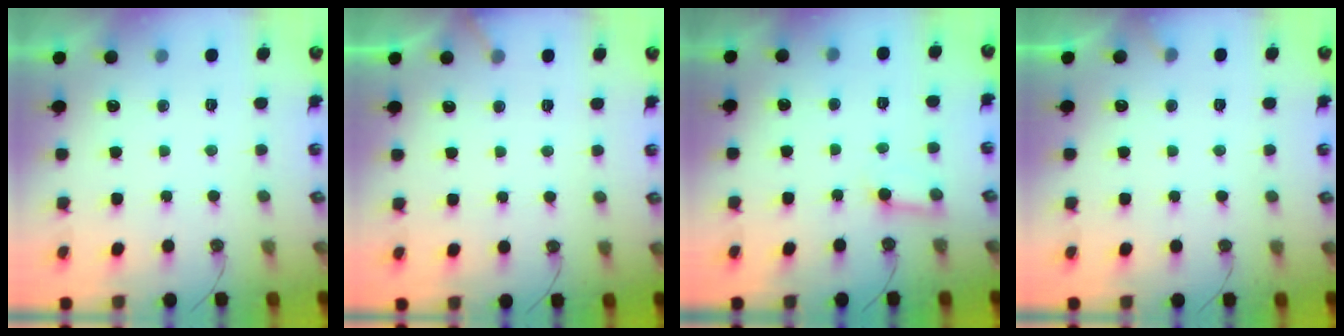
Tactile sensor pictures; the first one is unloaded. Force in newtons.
{"total": 2.5, "press": 2.5, "slide": 0.2}
{"total": 4.0, "press": 3.9, "slide": 0.4}
{"total": 4.0, "press": 4.0, "slide": 0.3}